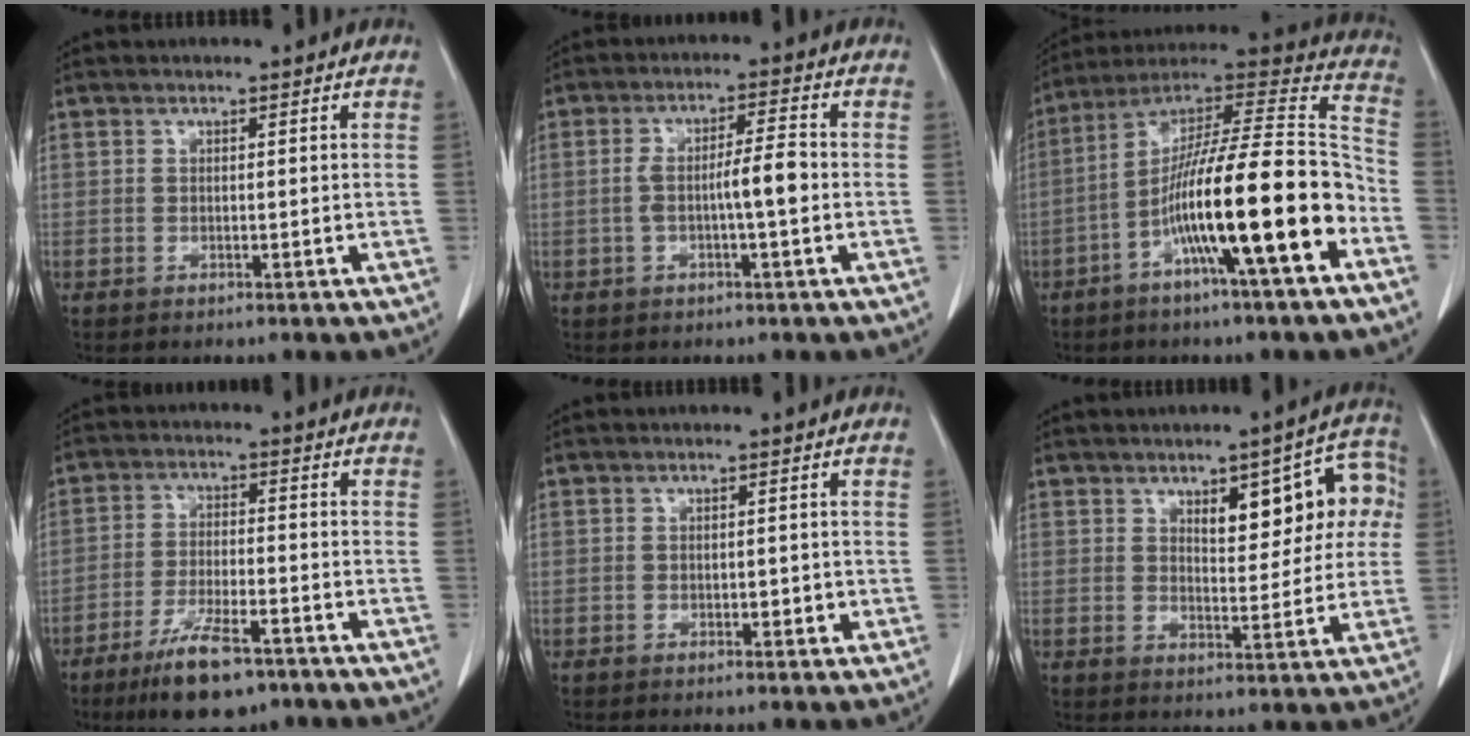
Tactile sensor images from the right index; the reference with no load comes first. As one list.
[{"total": 5.5, "force": [-0.9, 0.5, 5.4], "torque": [-0.100, 0.015, -0.012]}, {"total": 20.6, "force": [-7.4, 1.1, 19.2], "torque": [-0.310, 0.008, -0.129]}, {"total": 10.1, "force": [-6.8, 2.5, 7.0], "torque": [-0.130, -0.016, -0.113]}, {"total": 1.3, "force": [-0.2, 0.9, 1.0], "torque": [-0.012, 0.001, 0.001]}, {"total": 10.6, "force": [3.3, 4.0, 9.2], "torque": [-0.107, 0.029, 0.045]}]